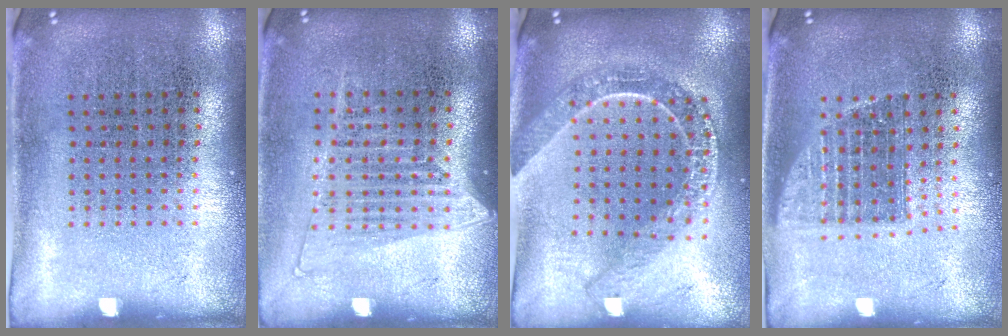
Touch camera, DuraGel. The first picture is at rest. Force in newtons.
{"total": 1.3, "press": 1.1, "slide": 0.6}
{"total": 2.2, "press": 1.8, "slide": 1.2}
{"total": 1.3, "press": 1.1, "slide": 0.8}